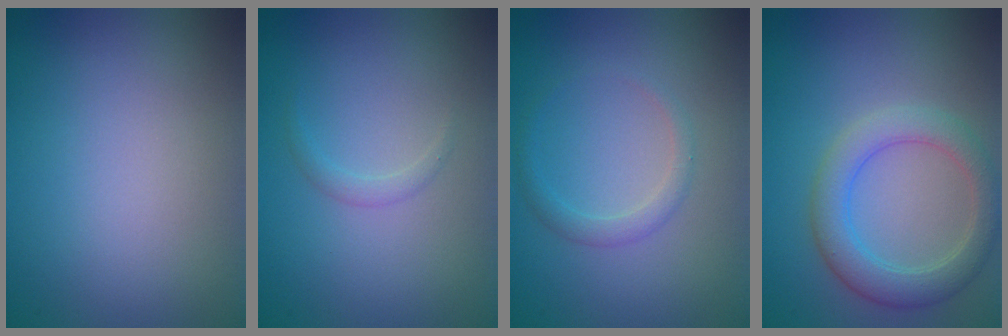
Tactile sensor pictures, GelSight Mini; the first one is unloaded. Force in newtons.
{"total": 0.9, "press": 0.9, "slide": 0.0}
{"total": 1.5, "press": 1.5, "slide": 0.0}
{"total": 4.1, "press": 4.1, "slide": 0.1}